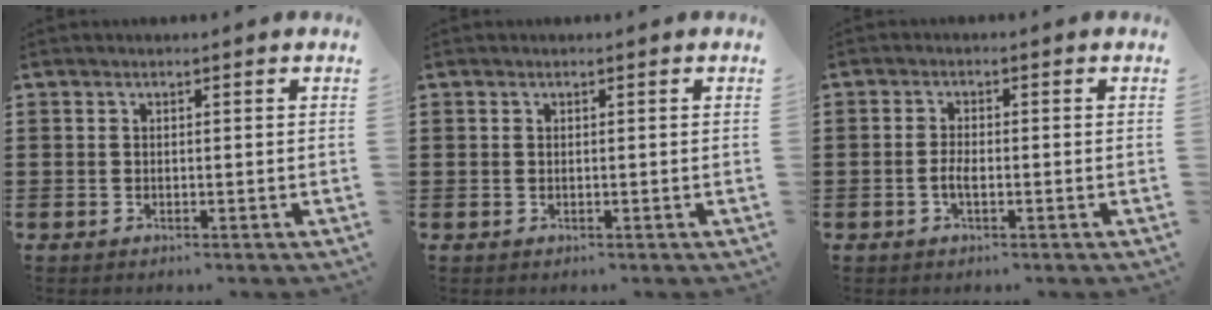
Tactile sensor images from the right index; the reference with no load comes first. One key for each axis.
{"total": 0.0}
{"total": 2.0, "fx": -0.7, "fy": 0.7, "fz": 1.8, "tx": -0.039, "ty": 0.000, "tz": -0.016}